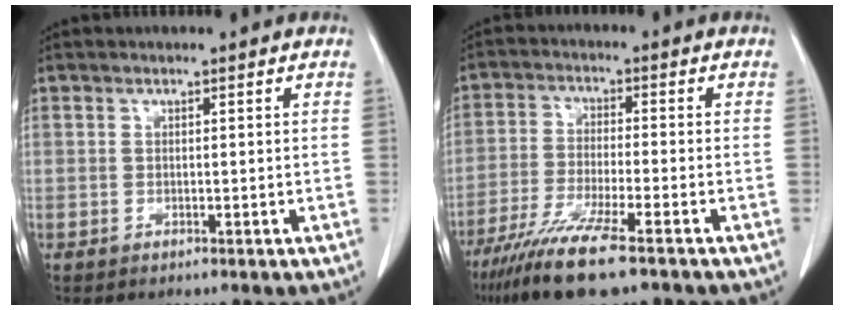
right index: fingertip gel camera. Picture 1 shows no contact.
{"total": 11.2, "force": [-7.7, 0.6, 8.1], "torque": [-0.152, -0.032, -0.135]}